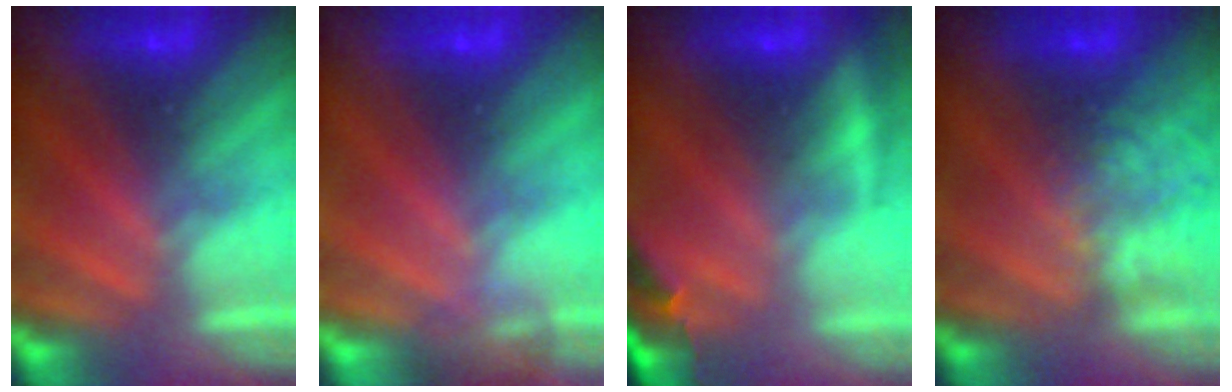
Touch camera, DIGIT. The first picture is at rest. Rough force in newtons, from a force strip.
{"total": 4.5}
{"total": 5.8}
{"total": 2.2}